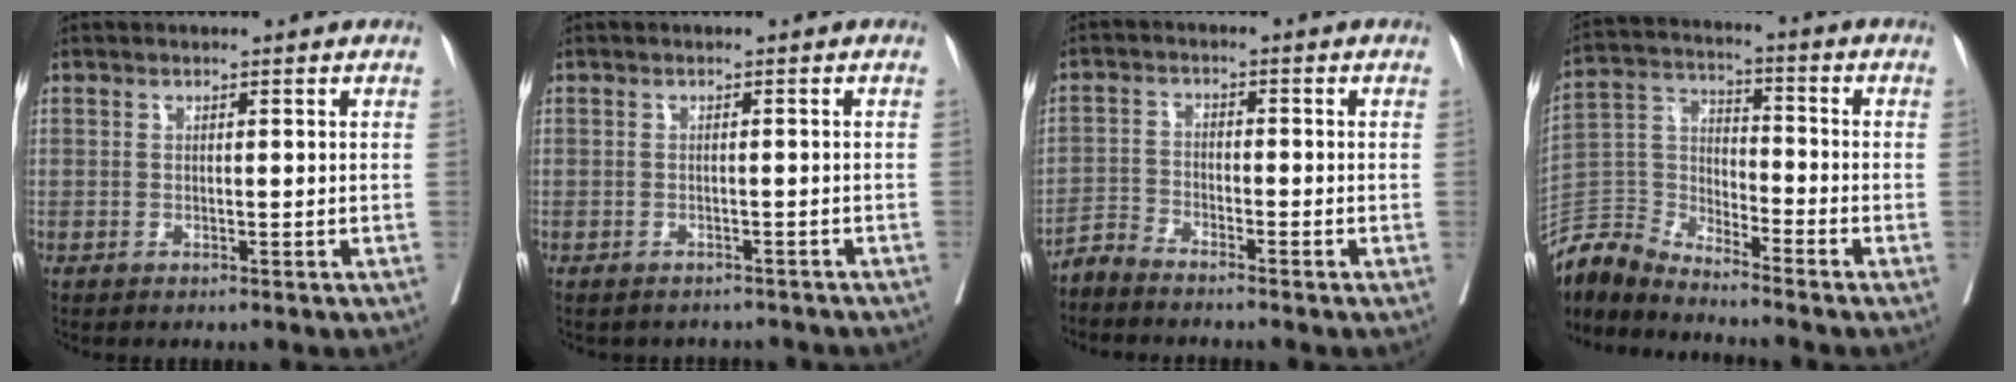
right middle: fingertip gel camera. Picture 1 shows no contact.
{"total": 5.0, "force": [-4.5, 2.0, 0.9], "torque": [-0.005, 0.005, -0.047]}
{"total": 2.9, "force": [-2.9, 0.2, 0.2], "torque": [-0.001, -0.009, -0.061]}
{"total": 8.5, "force": [-8.4, 0.4, 0.5], "torque": [-0.014, 0.014, -0.174]}